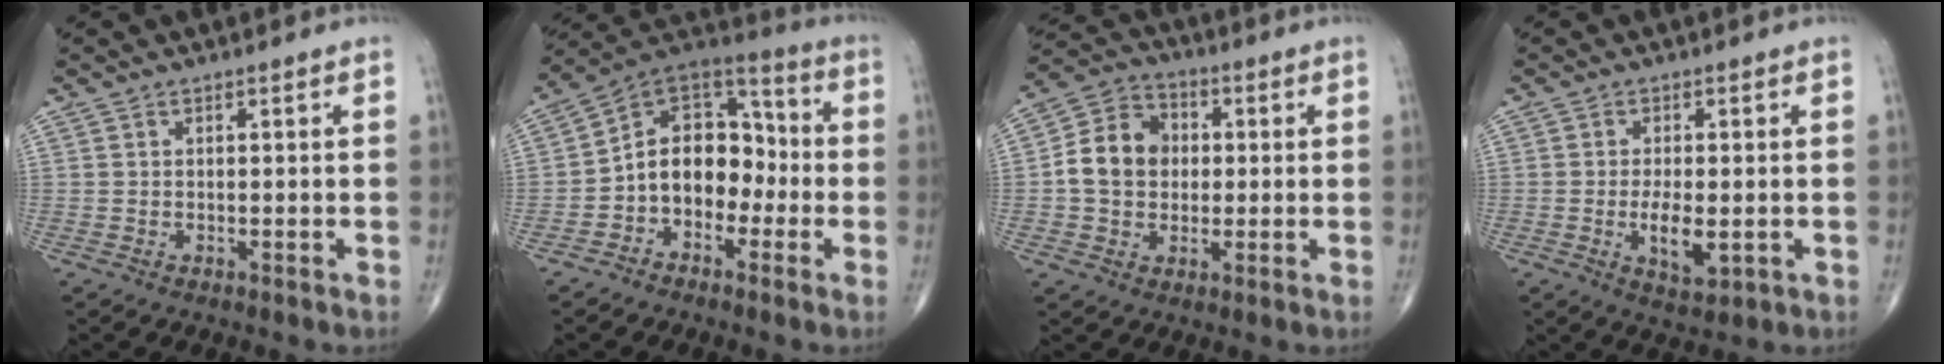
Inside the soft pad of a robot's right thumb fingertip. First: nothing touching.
{"total": 13.5, "force": [-2.9, 9.9, 8.8], "torque": [-0.101, 0.062, -0.062]}
{"total": 11.0, "force": [0.2, 9.0, 6.2], "torque": [-0.089, 0.024, -0.006]}
{"total": 5.9, "force": [-1.1, 2.5, 5.2], "torque": [-0.086, -0.010, -0.015]}